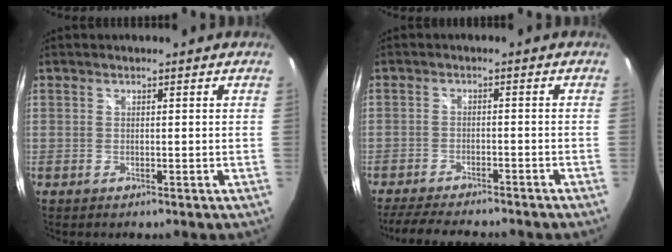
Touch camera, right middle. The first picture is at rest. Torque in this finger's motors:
{"motor_torque": [1.09, -1.05, 0.17, 0.06]}